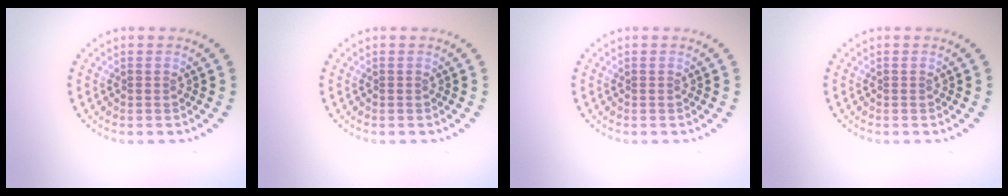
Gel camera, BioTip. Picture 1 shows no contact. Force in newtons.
{"total": 0.0}
{"total": 0.0}
{"total": 0.0}